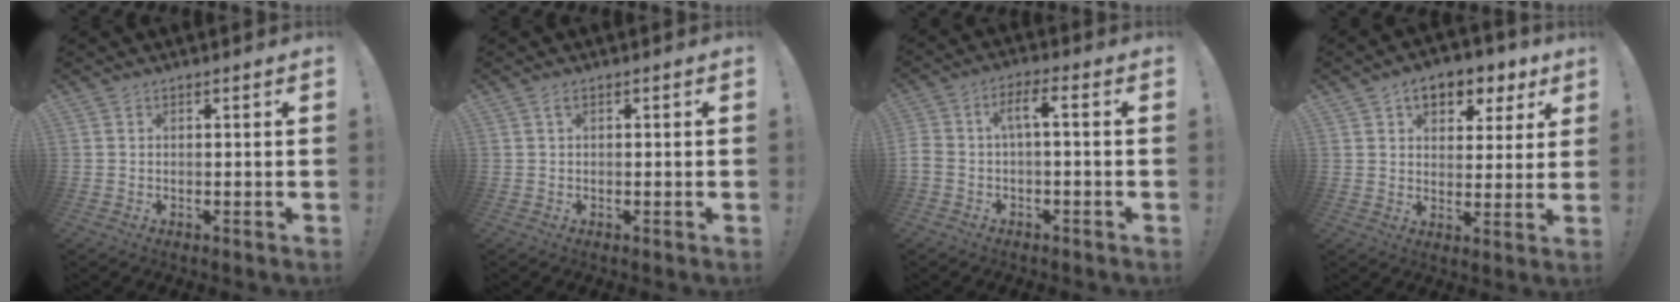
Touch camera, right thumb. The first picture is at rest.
{"total": 1.2, "force": [0.5, 0.4, 1.0], "torque": [-0.014, 0.000, 0.008]}
{"total": 6.0, "force": [-1.2, 2.3, 5.4], "torque": [-0.115, 0.010, -0.024]}
{"total": 9.4, "force": [5.0, 6.0, 5.2], "torque": [-0.065, -0.026, 0.090]}